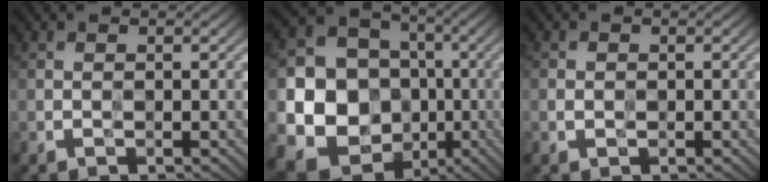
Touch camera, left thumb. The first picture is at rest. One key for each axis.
{"total": 17.1, "fx": -3.5, "fy": 15.2, "fz": 6.9, "tx": -0.171, "ty": -0.034, "tz": -0.077}
{"total": 0.8, "fx": -0.2, "fy": 0.7, "fz": 0.3, "tx": -0.009, "ty": -0.003, "tz": -0.006}